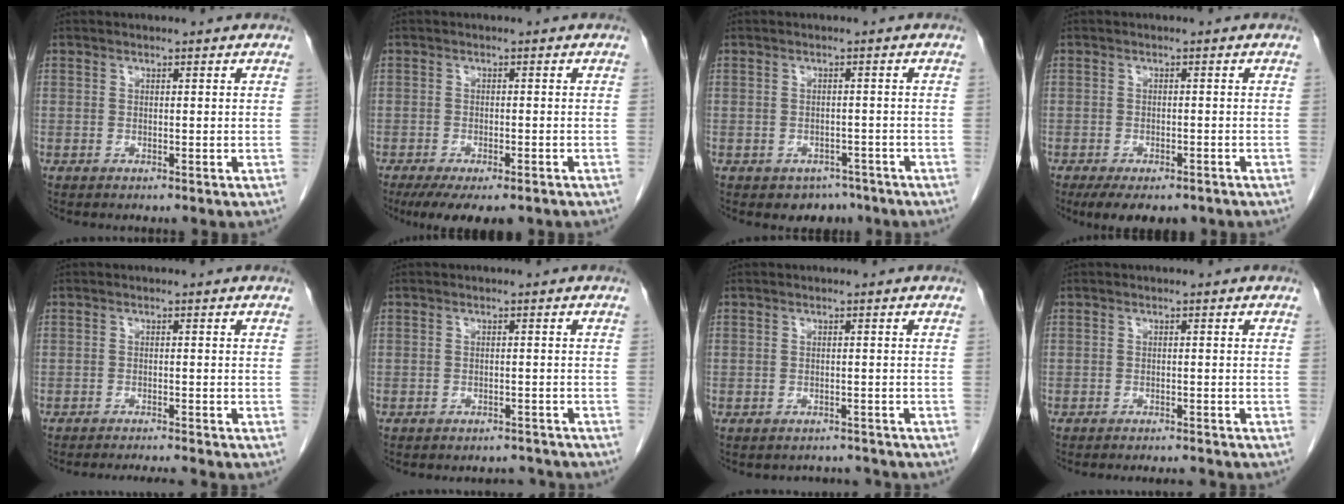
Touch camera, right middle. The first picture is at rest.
{"total": 8.9, "force": [-6.5, 2.9, 5.3], "torque": [-0.072, -0.011, -0.095]}
{"total": 3.4, "force": [-2.5, 2.2, 0.5], "torque": [0.000, 0.008, -0.028]}
{"total": 7.7, "force": [-5.7, 3.3, 4.0], "torque": [-0.052, -0.004, -0.080]}
{"total": 4.4, "force": [-4.2, -0.8, 1.2], "torque": [-0.012, -0.012, -0.063]}
{"total": 5.5, "force": [-5.2, 1.6, 0.6], "torque": [-0.003, 0.004, -0.060]}
{"total": 2.7, "force": [-2.5, 0.7, -0.7], "torque": [0.011, 0.005, -0.033]}
{"total": 4.8, "force": [-4.7, 0.2, 1.1], "torque": [-0.010, -0.008, -0.061]}